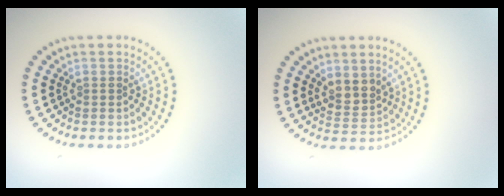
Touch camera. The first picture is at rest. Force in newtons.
{"total": 2.3, "press": 1.9, "slide": 1.3}